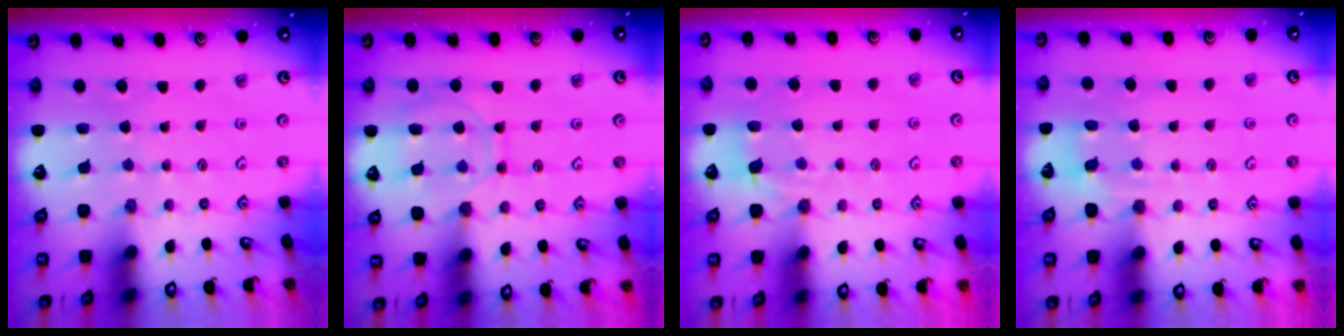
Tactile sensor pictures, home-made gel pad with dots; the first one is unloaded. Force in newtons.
{"total": 10.7, "press": 10.7, "slide": 1.0}
{"total": 3.6, "press": 2.8, "slide": 2.1}
{"total": 4.0, "press": 3.6, "slide": 1.7}